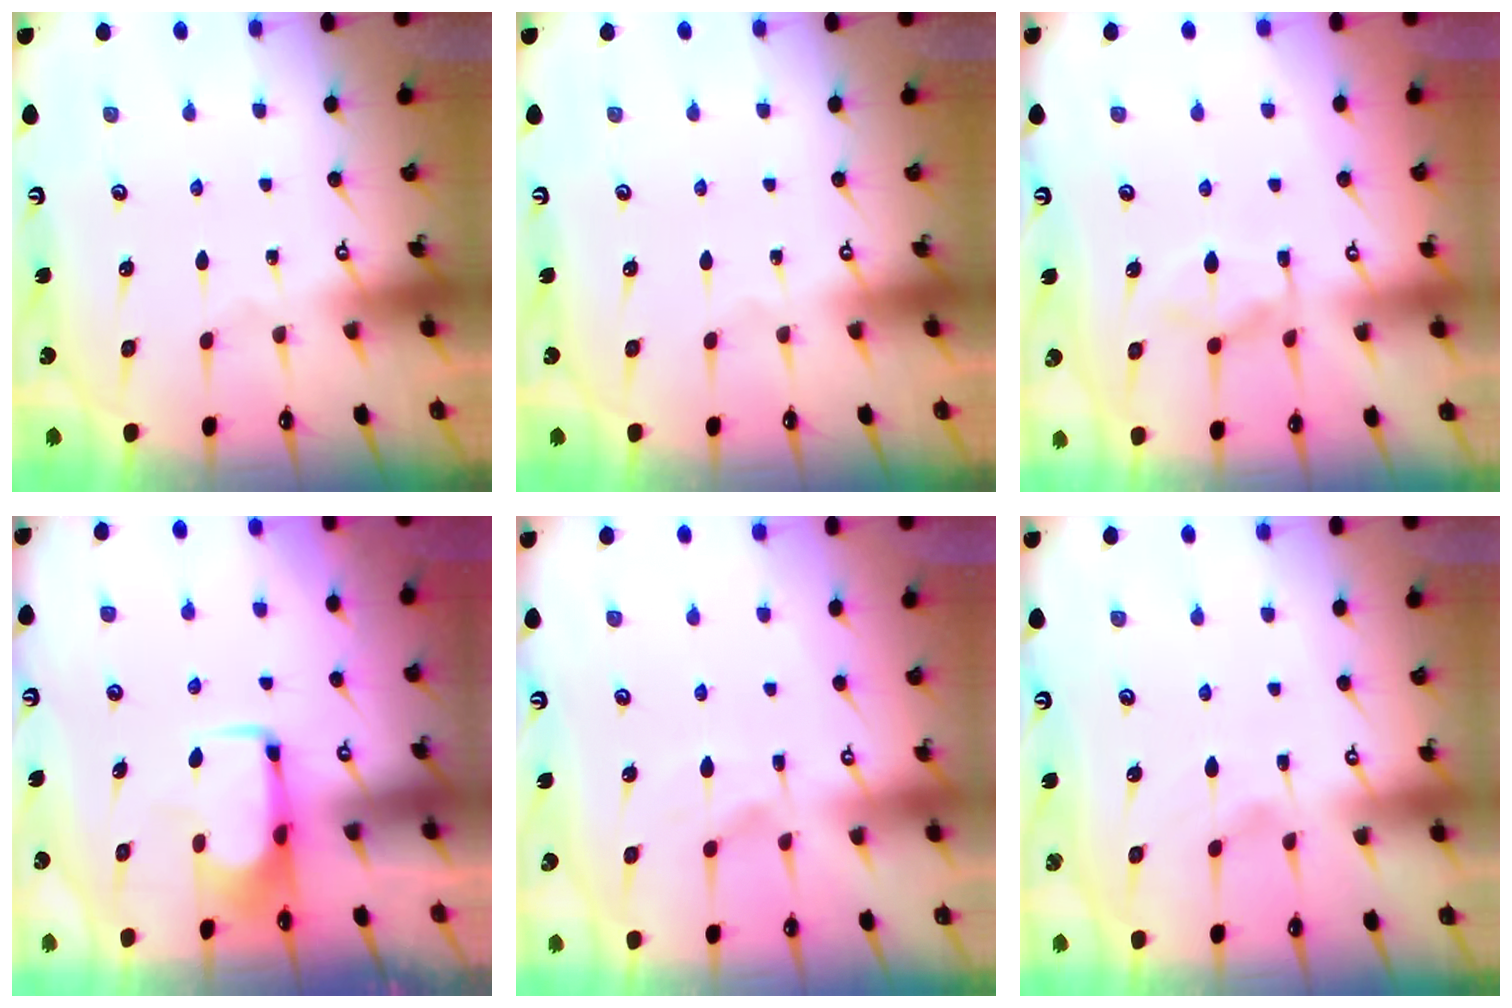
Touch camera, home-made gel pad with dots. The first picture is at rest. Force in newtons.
{"total": 0.0}
{"total": 5.3, "press": 5.2, "slide": 1.3}
{"total": 2.0, "press": 2.0, "slide": 0.4}
{"total": 1.9, "press": 1.4, "slide": 1.3}
{"total": 1.1, "press": 0.6, "slide": 1.0}